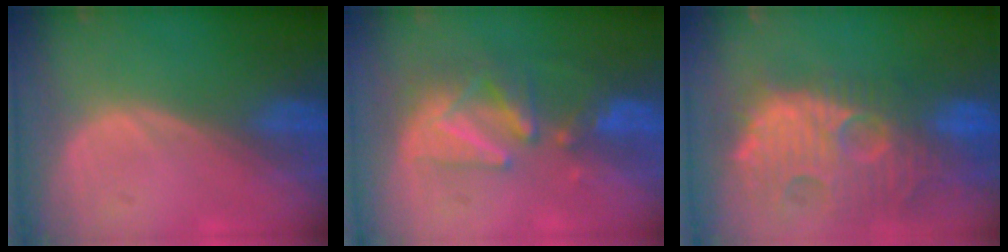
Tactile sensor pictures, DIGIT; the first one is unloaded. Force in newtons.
{"total": 8.6, "press": 8.0, "slide": 3.1}
{"total": 14.3, "press": 12.5, "slide": 6.9}